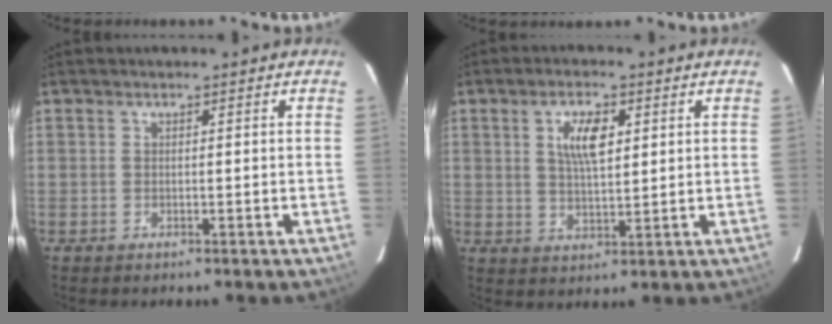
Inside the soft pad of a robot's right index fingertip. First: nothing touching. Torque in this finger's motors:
{"motor_torque": [0.18, 0.04, 0.36, 0.10]}